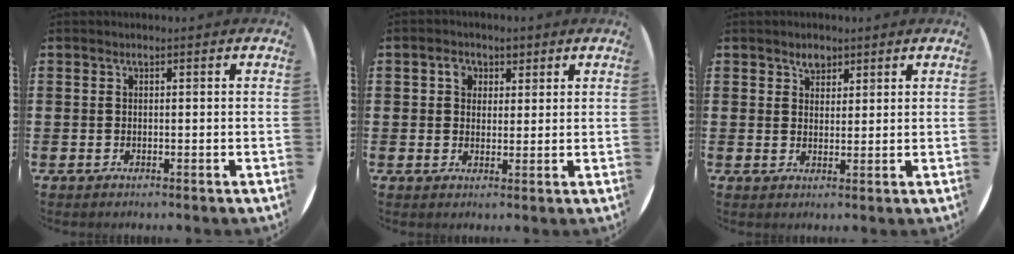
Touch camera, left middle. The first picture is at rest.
{"total": 2.8, "force": [1.5, 2.2, 0.9], "torque": [-0.007, 0.003, 0.024]}
{"total": 2.2, "force": [1.8, 1.2, 0.4], "torque": [0.008, -0.002, 0.030]}